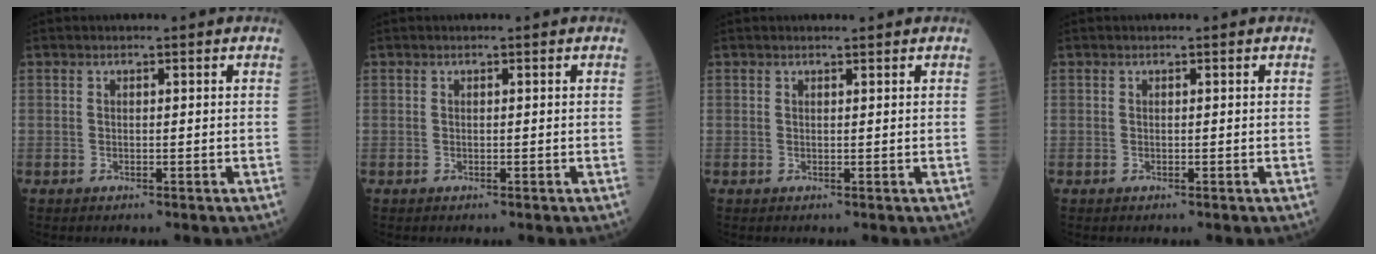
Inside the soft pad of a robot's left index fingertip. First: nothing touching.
{"total": 0.0}
{"total": 0.5, "force": [0.5, -0.1, 0.1], "torque": [-0.008, -0.005, 0.008]}
{"total": 0.0}